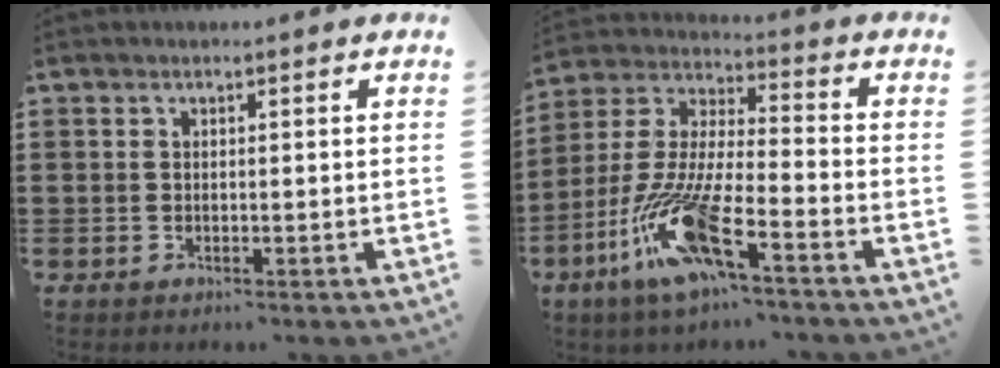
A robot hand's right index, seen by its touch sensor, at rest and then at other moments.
{"total": 14.0, "force": [-9.1, 2.2, 10.4], "torque": [-0.221, 0.000, -0.171]}